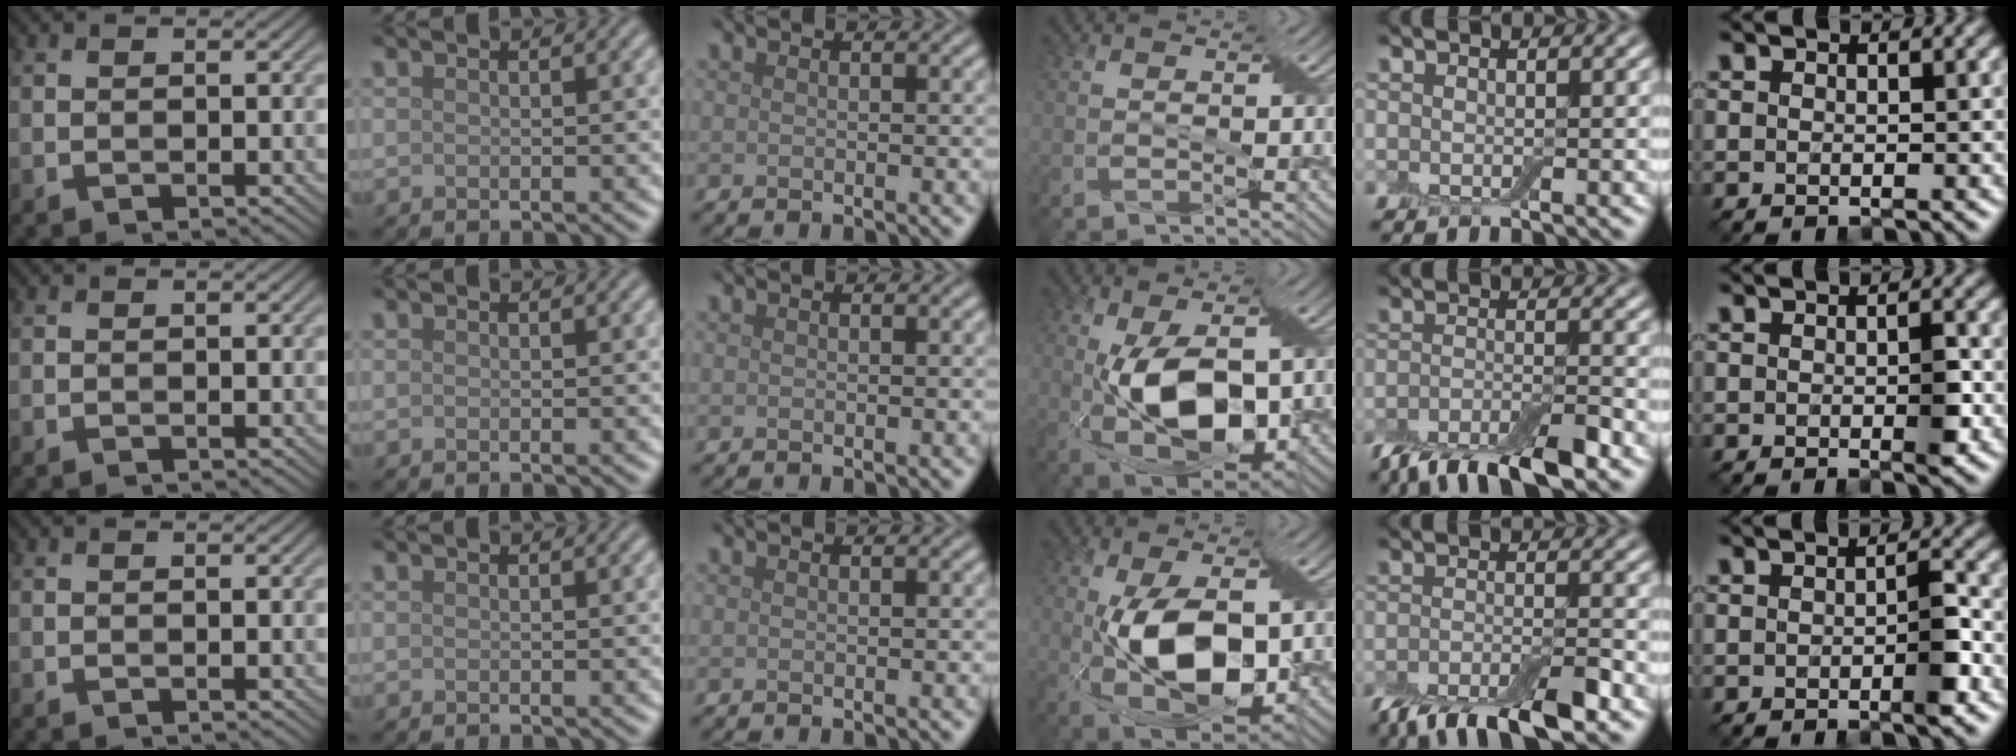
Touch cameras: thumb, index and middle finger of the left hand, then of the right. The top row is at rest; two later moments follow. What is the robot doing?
{"motion": "pour", "object": "cup"}